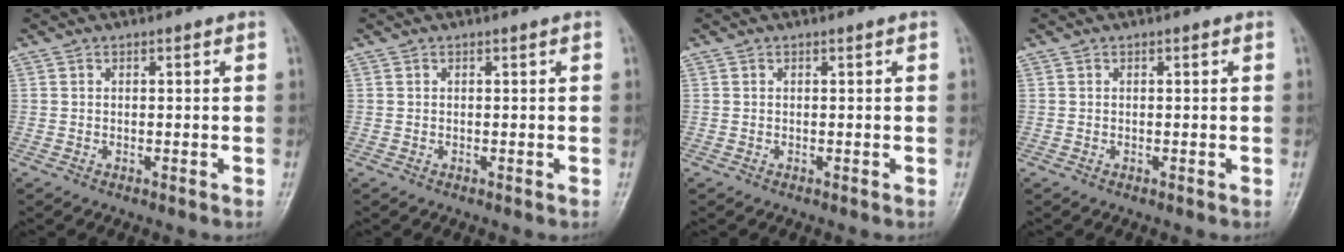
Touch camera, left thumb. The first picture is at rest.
{"total": 0.0}
{"total": 0.0}
{"total": 0.0}